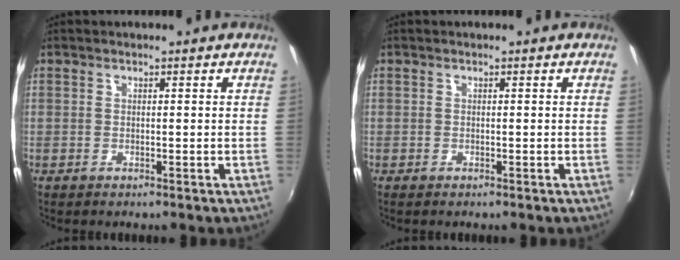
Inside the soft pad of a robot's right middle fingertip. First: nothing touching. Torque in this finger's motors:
{"motor_torque": [-0.22, -1.24, -0.11, -0.01]}